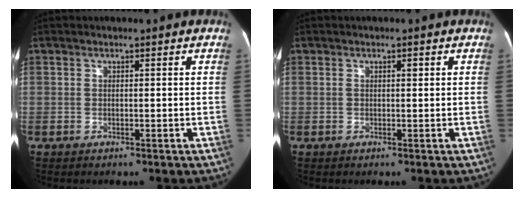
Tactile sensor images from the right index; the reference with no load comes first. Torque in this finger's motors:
{"motor_torque": [0.00, 0.03, 0.02, -0.01]}